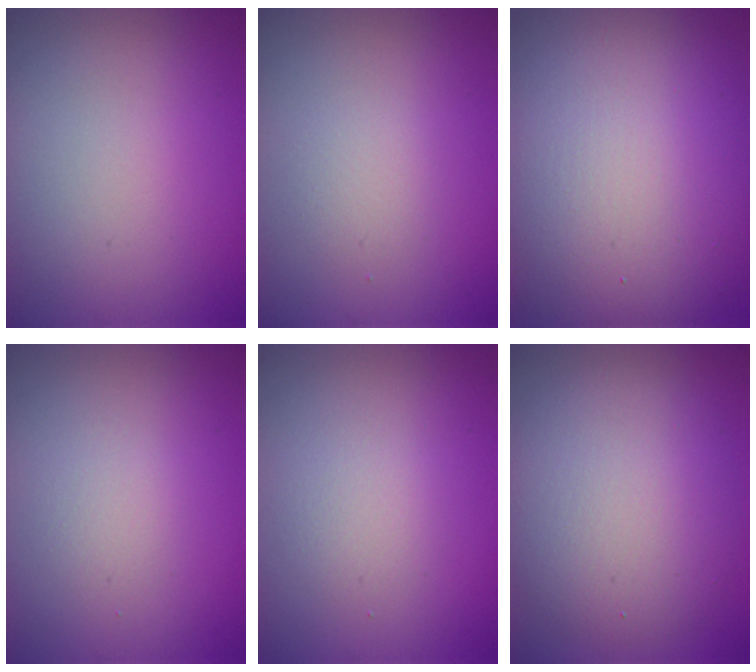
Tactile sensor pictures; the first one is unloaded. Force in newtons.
{"total": 1.4, "press": 1.4, "slide": 0.0}
{"total": 15.8, "press": 15.8, "slide": 0.6}
{"total": 1.5, "press": 1.4, "slide": 0.1}
{"total": 1.9, "press": 1.9, "slide": 0.1}
{"total": 7.3, "press": 7.3, "slide": 0.4}